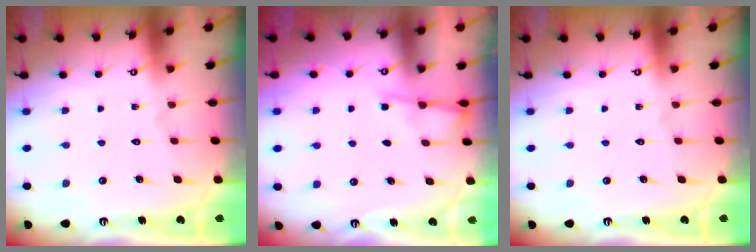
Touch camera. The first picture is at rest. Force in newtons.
{"total": 2.7, "press": 2.6, "slide": 0.4}
{"total": 0.0}